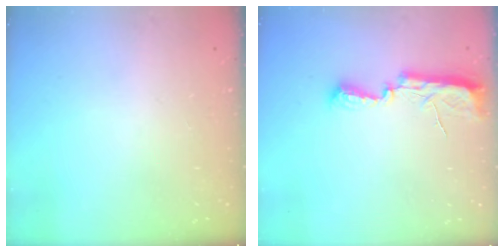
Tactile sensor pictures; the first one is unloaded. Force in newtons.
{"total": 10.5, "press": 9.1, "slide": 5.2}